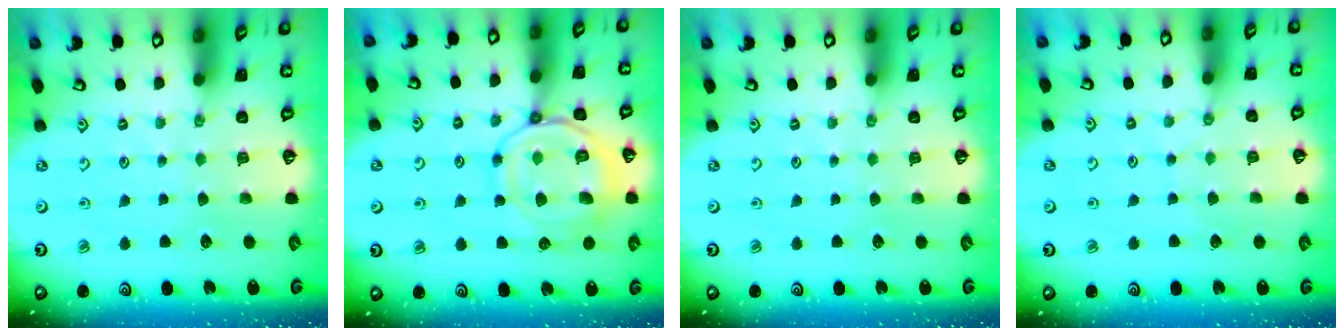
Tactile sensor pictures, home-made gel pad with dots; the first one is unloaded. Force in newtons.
{"total": 14.8, "press": 14.8, "slide": 1.4}
{"total": 0.0}
{"total": 3.1, "press": 3.1, "slide": 0.4}